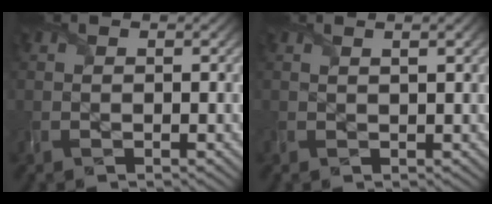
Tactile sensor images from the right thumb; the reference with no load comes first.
{"total": 1.4, "force": [0.7, 0.2, 1.2], "torque": [-0.025, 0.003, 0.010]}